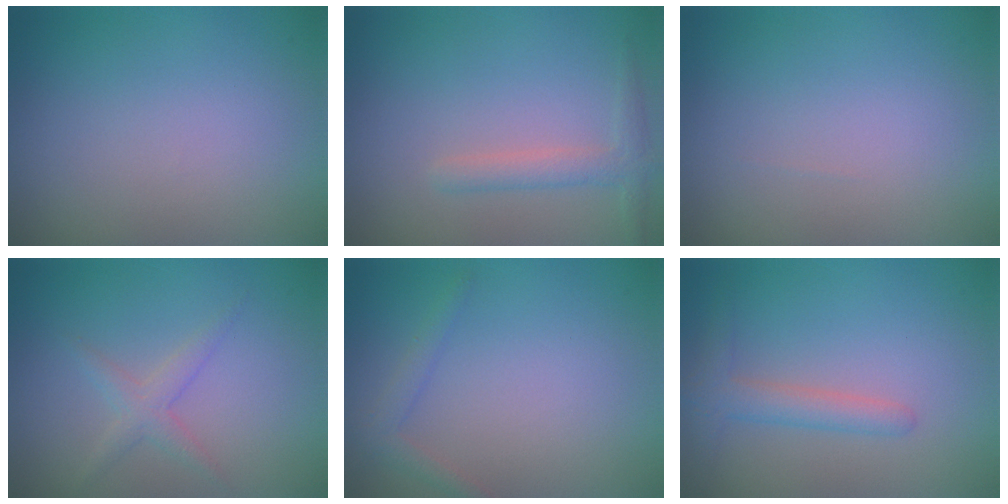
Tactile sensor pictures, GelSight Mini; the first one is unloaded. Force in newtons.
{"total": 1.9, "press": 1.9, "slide": 0.1}
{"total": 0.0}
{"total": 1.6, "press": 1.6, "slide": 0.1}
{"total": 1.3, "press": 1.3, "slide": 0.1}
{"total": 2.4, "press": 2.4, "slide": 0.2}